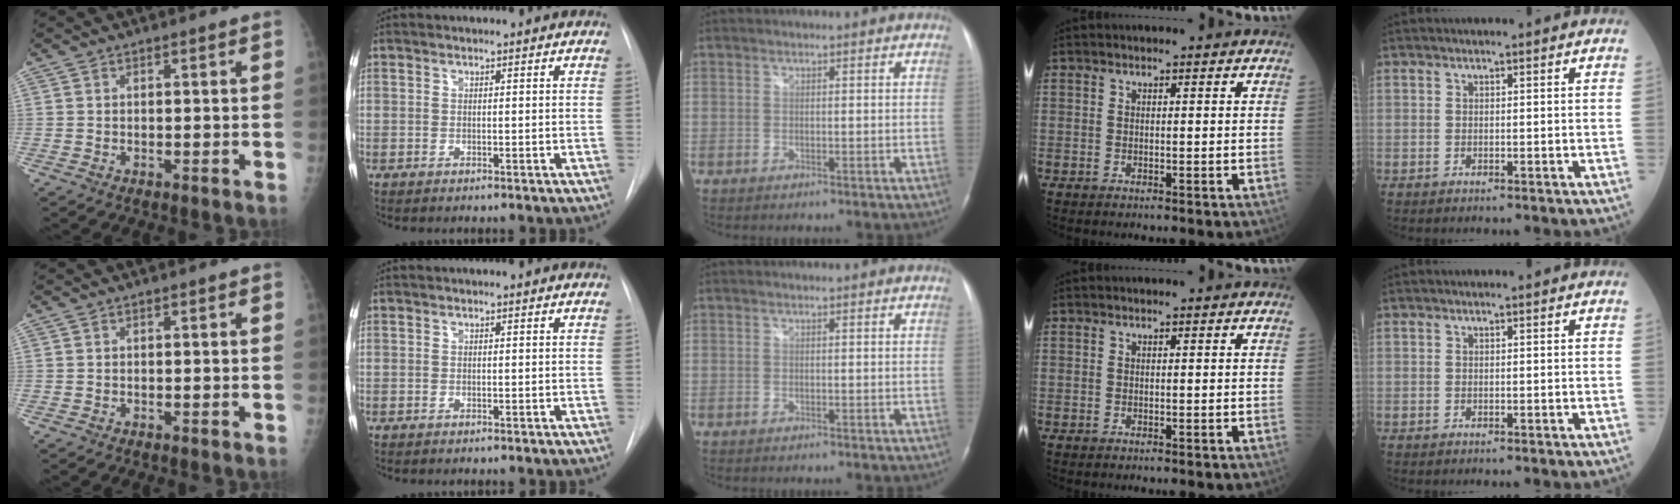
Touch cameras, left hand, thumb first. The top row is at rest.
{}